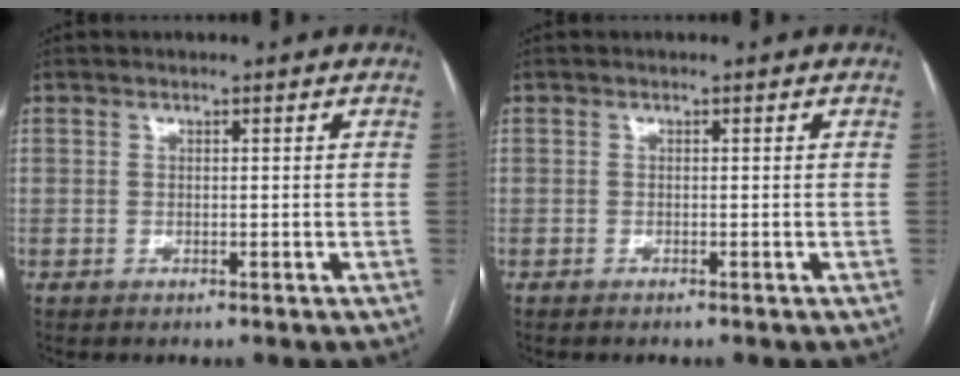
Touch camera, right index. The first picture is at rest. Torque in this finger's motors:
{"motor_torque": [-0.18, -0.14, 0.06, 0.01]}